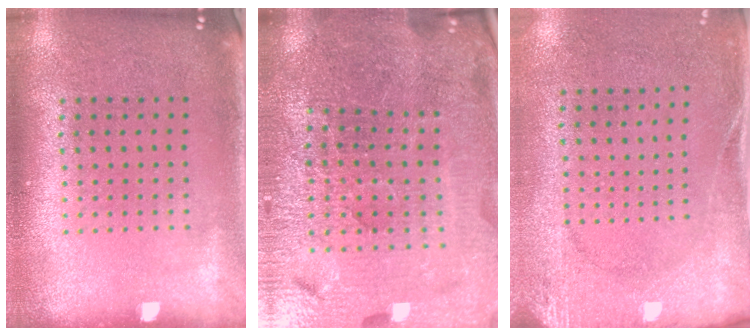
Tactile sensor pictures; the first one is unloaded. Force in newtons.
{"total": 5.1, "press": 4.9, "slide": 1.5}
{"total": 2.7, "press": 2.1, "slide": 1.7}